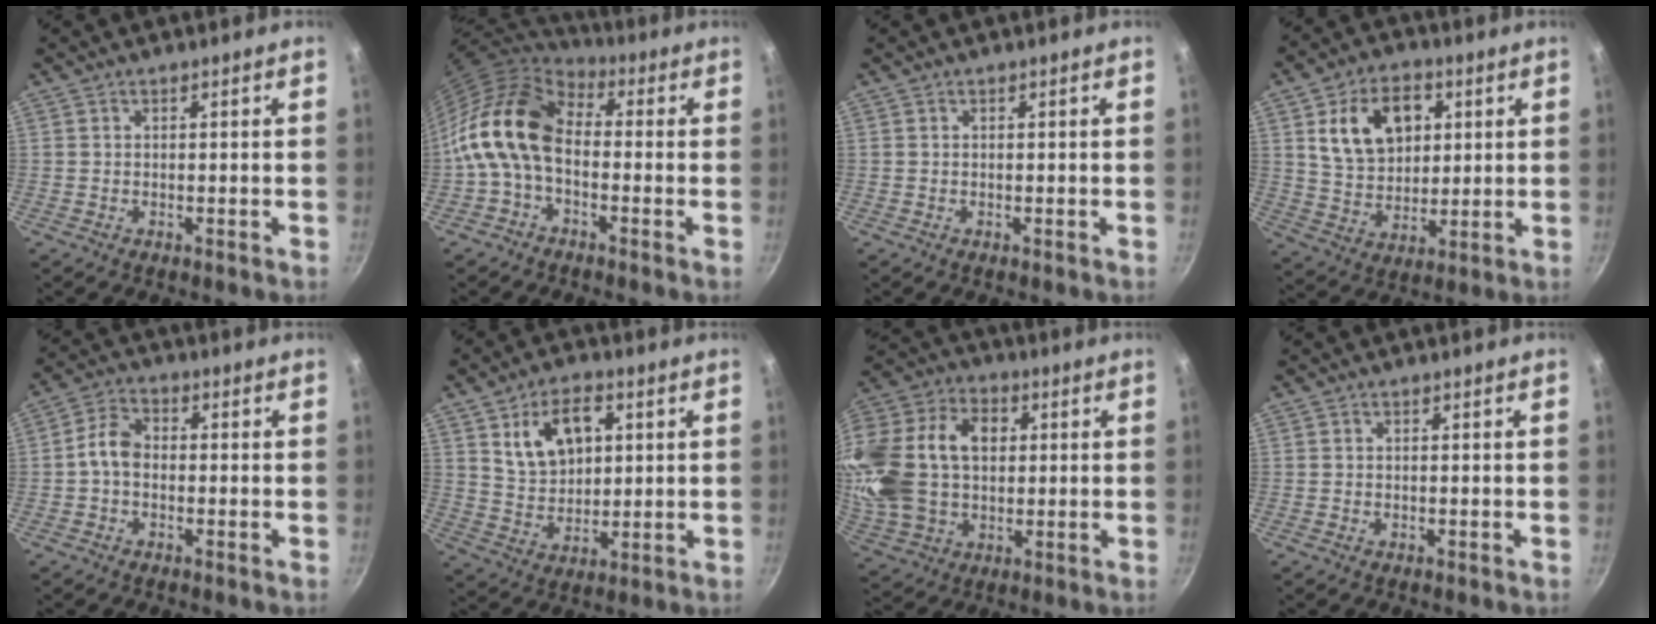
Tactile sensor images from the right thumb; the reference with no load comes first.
{"total": 14.0, "force": [-1.2, 9.0, 10.7], "torque": [-0.186, 0.036, -0.044]}
{"total": 0.0}
{"total": 14.4, "force": [4.4, 10.1, 9.2], "torque": [-0.124, -0.007, 0.078]}
{"total": 5.2, "force": [-0.8, 3.7, 3.6], "torque": [-0.061, 0.026, -0.026]}
{"total": 11.5, "force": [3.9, 7.5, 7.8], "torque": [-0.107, -0.011, 0.076]}
{"total": 23.8, "force": [3.1, 16.9, 16.5], "torque": [-0.316, 0.026, 0.058]}
{"total": 0.0}